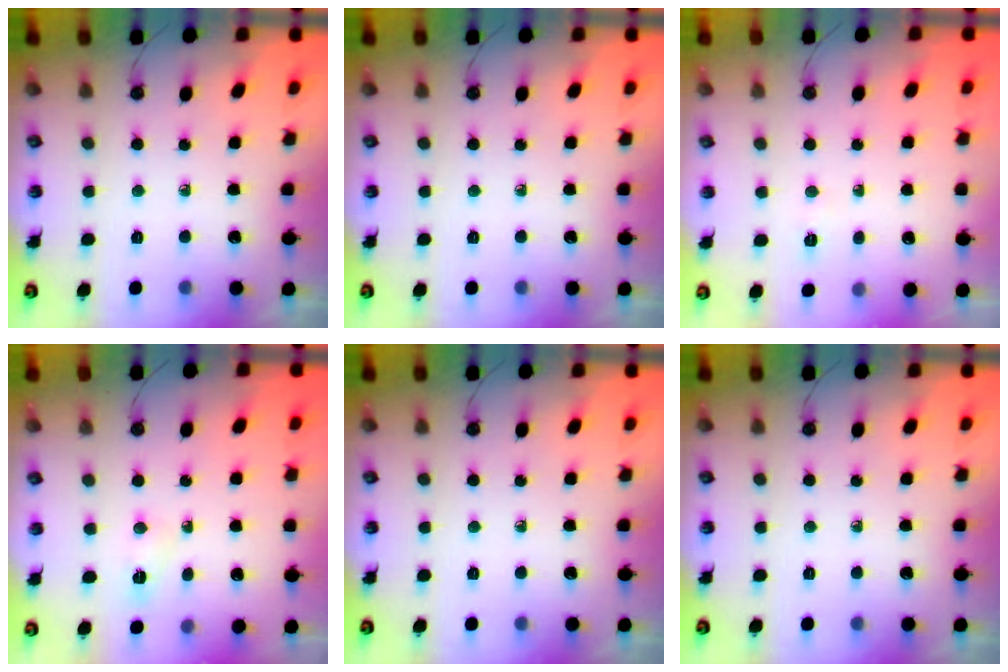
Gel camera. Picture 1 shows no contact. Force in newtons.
{"total": 0.0}
{"total": 2.4, "press": 2.3, "slide": 0.7}
{"total": 4.3, "press": 3.6, "slide": 2.5}
{"total": 0.0}
{"total": 0.0}